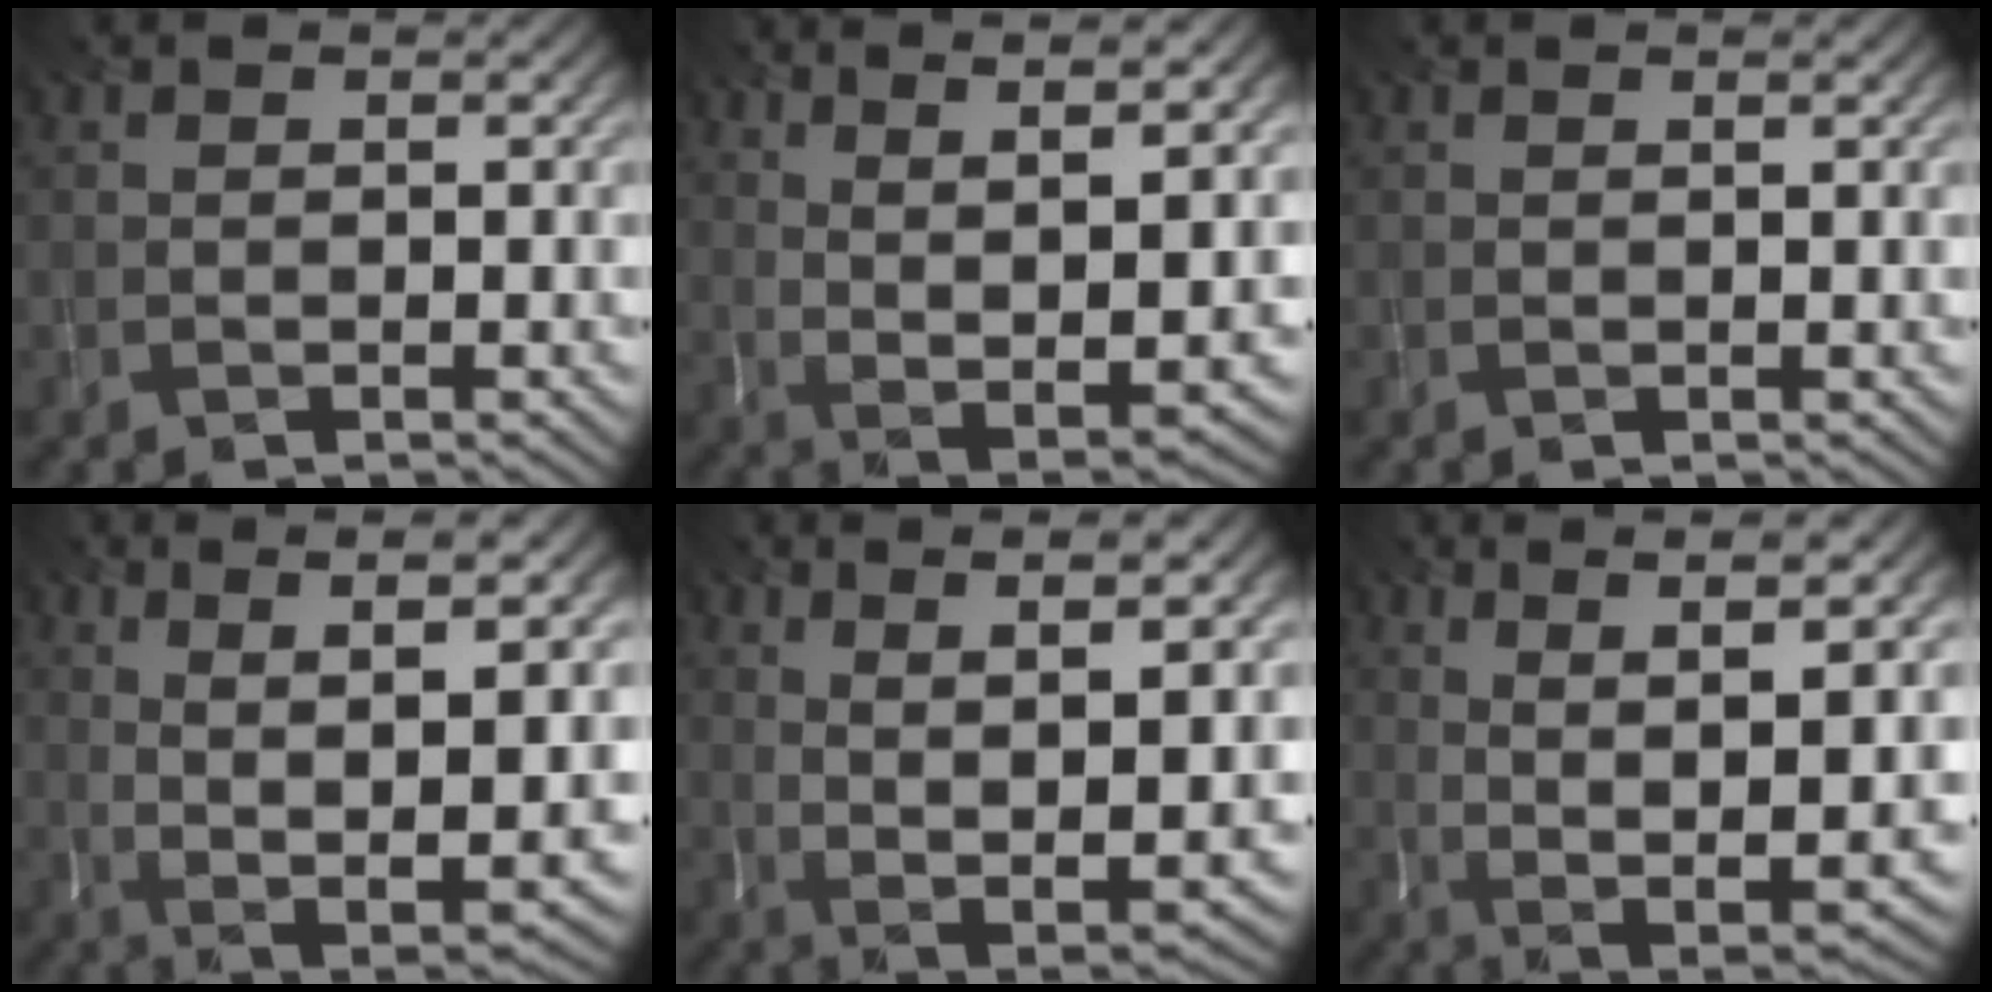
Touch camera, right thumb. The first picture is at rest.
{"total": 11.7, "force": [5.2, 3.4, 9.9], "torque": [-0.191, 0.010, 0.092]}
{"total": 0.6, "force": [0.5, -0.1, 0.3], "torque": [-0.006, -0.004, 0.011]}
{"total": 10.6, "force": [1.9, 2.9, 10.0], "torque": [-0.186, 0.003, 0.048]}
{"total": 10.7, "force": [3.4, 2.9, 9.7], "torque": [-0.184, 0.007, 0.065]}
{"total": 10.6, "force": [2.3, 2.8, 9.9], "torque": [-0.186, 0.006, 0.053]}